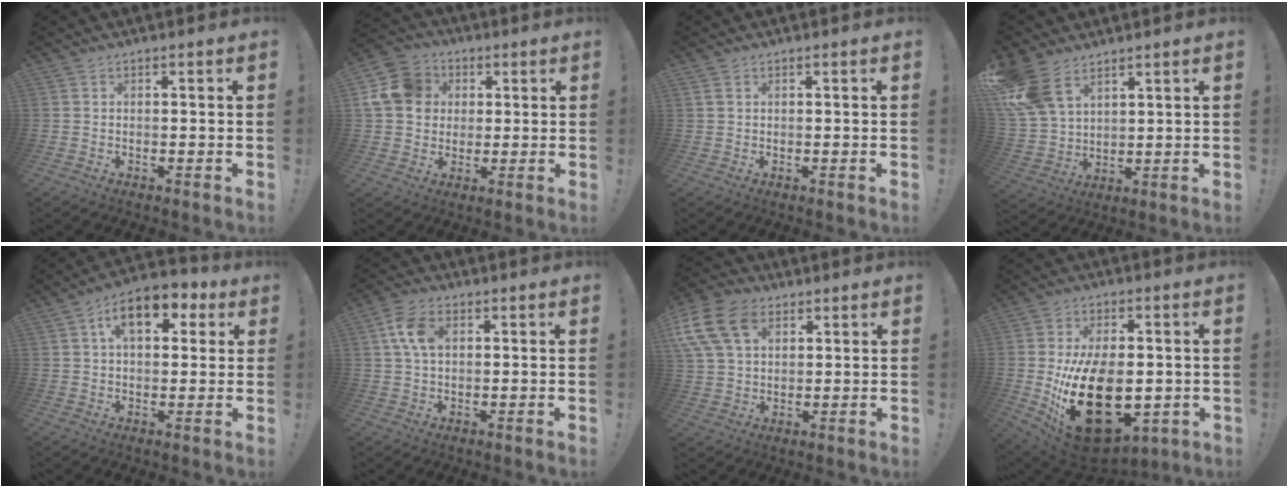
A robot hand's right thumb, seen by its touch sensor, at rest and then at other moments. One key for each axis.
{"total": 13.8, "fx": 2.7, "fy": 12.1, "fz": 6.0, "tx": -0.105, "ty": 0.008, "tz": 0.059}
{"total": 1.3, "fx": 0.8, "fy": 0.8, "fz": 0.6, "tx": -0.013, "ty": 0.001, "tz": 0.015}
{"total": 13.3, "fx": 8.3, "fy": 7.9, "fz": 6.9, "tx": -0.149, "ty": -0.037, "tz": 0.163}
{"total": 11.4, "fx": 4.4, "fy": 6.4, "fz": 8.4, "tx": -0.129, "ty": -0.003, "tz": 0.074}
{"total": 8.4, "fx": 2.2, "fy": 5.5, "fz": 6.0, "tx": -0.130, "ty": 0.011, "tz": 0.044}
{"total": 15.9, "fx": 6.5, "fy": 10.7, "fz": 9.8, "tx": -0.212, "ty": -0.028, "tz": 0.123}
{"total": 25.6, "fx": -4.1, "fy": 15.2, "fz": 20.2, "tx": -0.360, "ty": 0.004, "tz": -0.046}